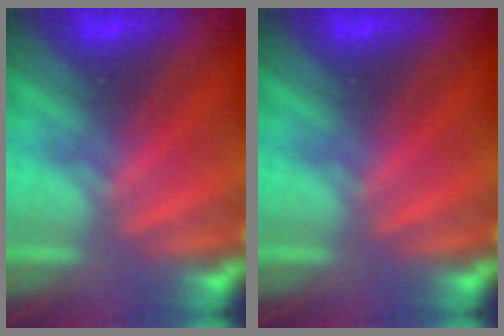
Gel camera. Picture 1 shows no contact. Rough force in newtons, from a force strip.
{"total": 0.0}